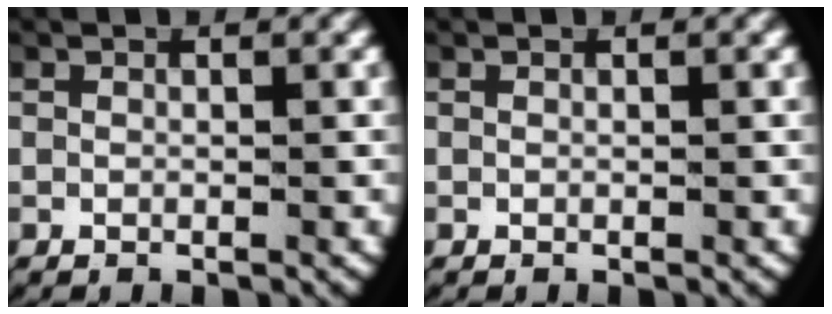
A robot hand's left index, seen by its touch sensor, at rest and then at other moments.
{"total": 0.0}